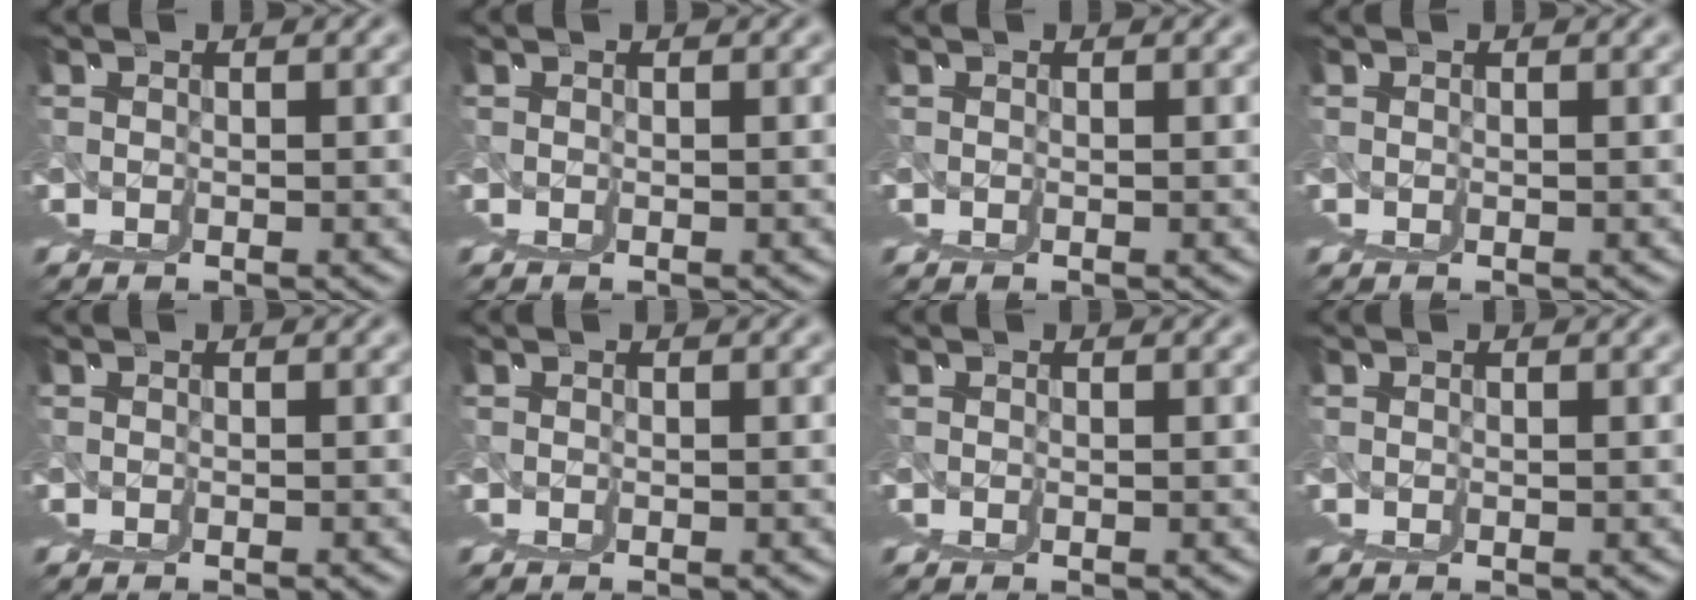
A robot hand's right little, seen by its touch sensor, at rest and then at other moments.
{"total": 0.0}
{"total": 0.0}
{"total": 0.0}
{"total": 0.7, "force": [-0.4, -0.4, -0.4], "torque": [0.005, 0.004, -0.009]}
{"total": 0.0}
{"total": 0.0}
{"total": 0.0}